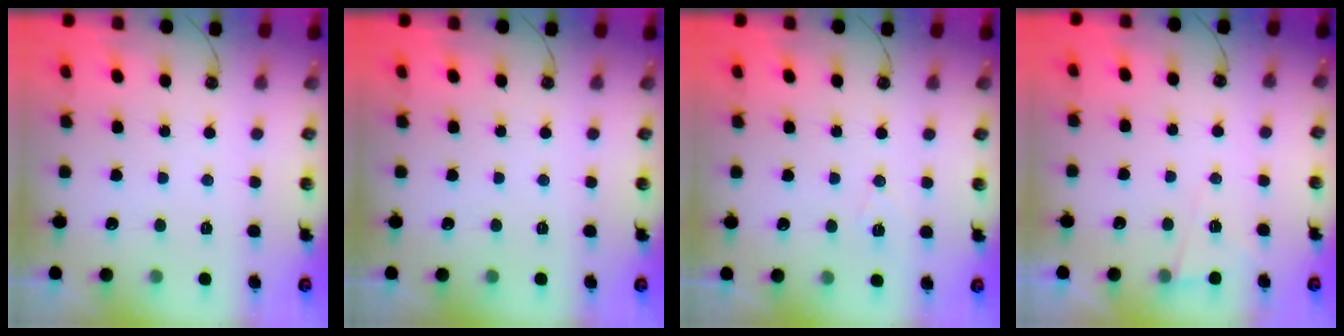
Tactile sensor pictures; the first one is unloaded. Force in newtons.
{"total": 0.0}
{"total": 7.0, "press": 5.3, "slide": 4.6}
{"total": 4.2, "press": 3.0, "slide": 2.9}